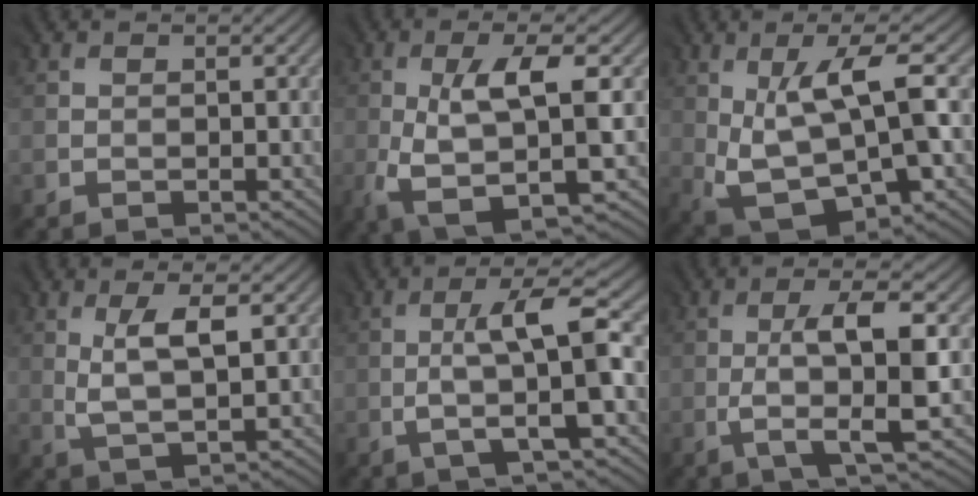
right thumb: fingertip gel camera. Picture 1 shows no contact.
{"total": 8.2, "force": [-1.4, 2.3, 7.7], "torque": [-0.148, -0.002, -0.026]}
{"total": 10.8, "force": [0.6, 4.2, 9.9], "torque": [-0.198, -0.008, 0.019]}
{"total": 4.6, "force": [1.2, 1.2, 4.3], "torque": [-0.088, -0.003, 0.027]}
{"total": 7.0, "force": [-0.5, 1.1, 6.9], "torque": [-0.114, 0.019, -0.014]}
{"total": 6.8, "force": [-0.6, 1.0, 6.7], "torque": [-0.113, 0.009, -0.010]}